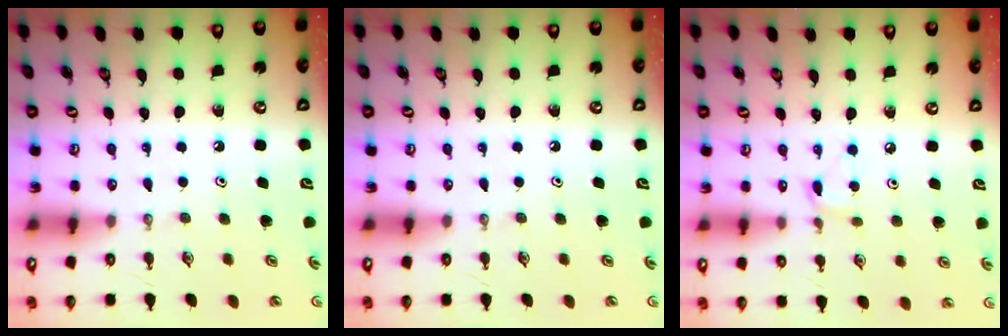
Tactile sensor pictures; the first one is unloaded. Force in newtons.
{"total": 0.0}
{"total": 3.3, "press": 3.3, "slide": 0.4}